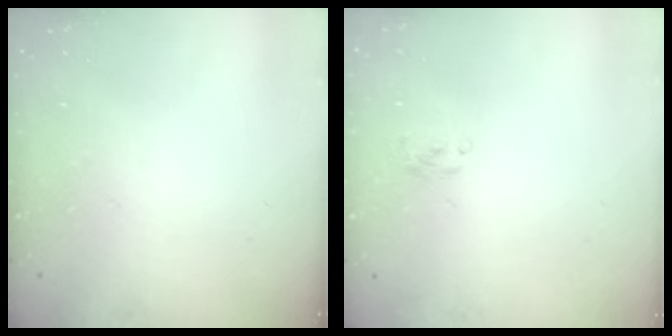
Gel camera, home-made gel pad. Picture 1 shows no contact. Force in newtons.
{"total": 1.4, "press": 1.0, "slide": 0.9}